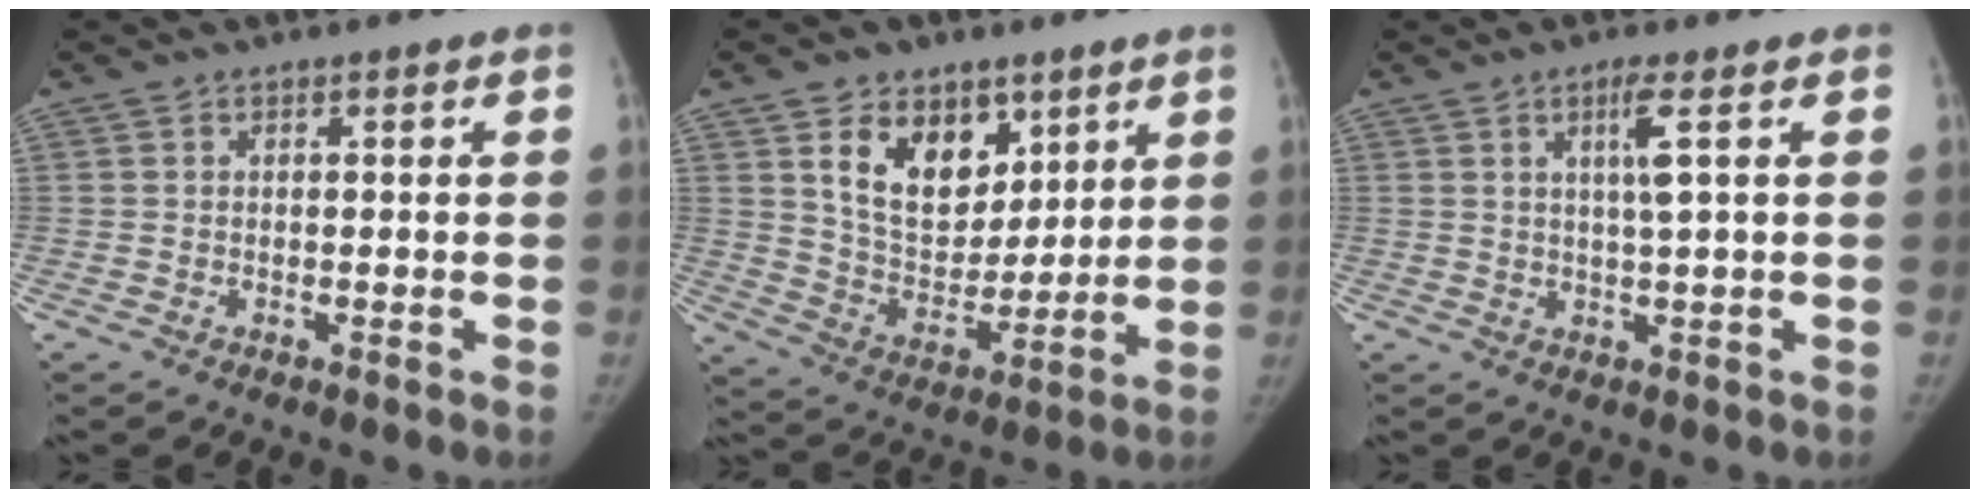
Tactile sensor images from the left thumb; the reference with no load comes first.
{"total": 14.3, "force": [6.9, 9.4, 8.3], "torque": [-0.095, -0.046, 0.133]}
{"total": 4.2, "force": [1.4, -0.1, 3.9], "torque": [-0.079, -0.004, 0.028]}